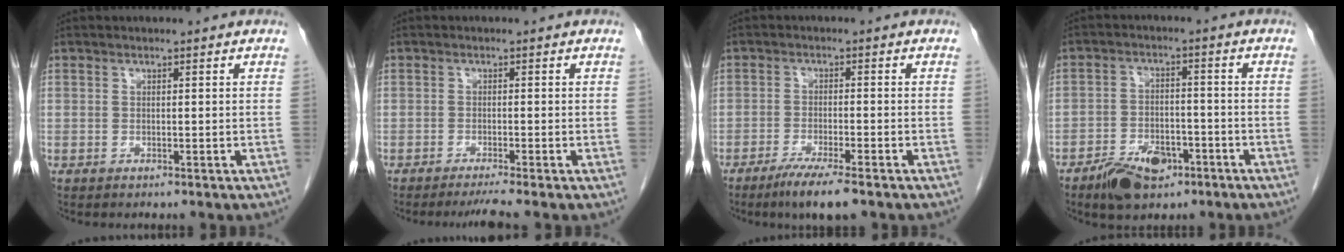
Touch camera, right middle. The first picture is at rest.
{"total": 2.9, "force": [-2.4, -0.9, 1.4], "torque": [-0.024, -0.008, -0.042]}
{"total": 6.3, "force": [-4.4, 0.3, 4.5], "torque": [-0.078, -0.015, -0.073]}
{"total": 7.3, "force": [-4.6, 3.8, 4.2], "torque": [-0.076, 0.000, -0.073]}